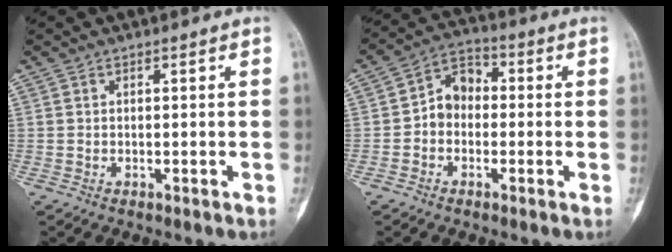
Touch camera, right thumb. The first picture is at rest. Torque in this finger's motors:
{"motor_torque": [0.40, 0.50, 0.30, -0.36, 0.00]}